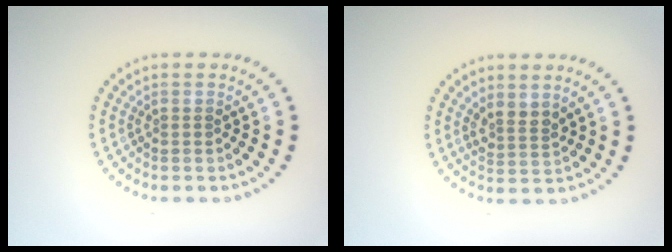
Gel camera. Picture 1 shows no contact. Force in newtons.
{"total": 1.9, "press": 1.4, "slide": 1.3}